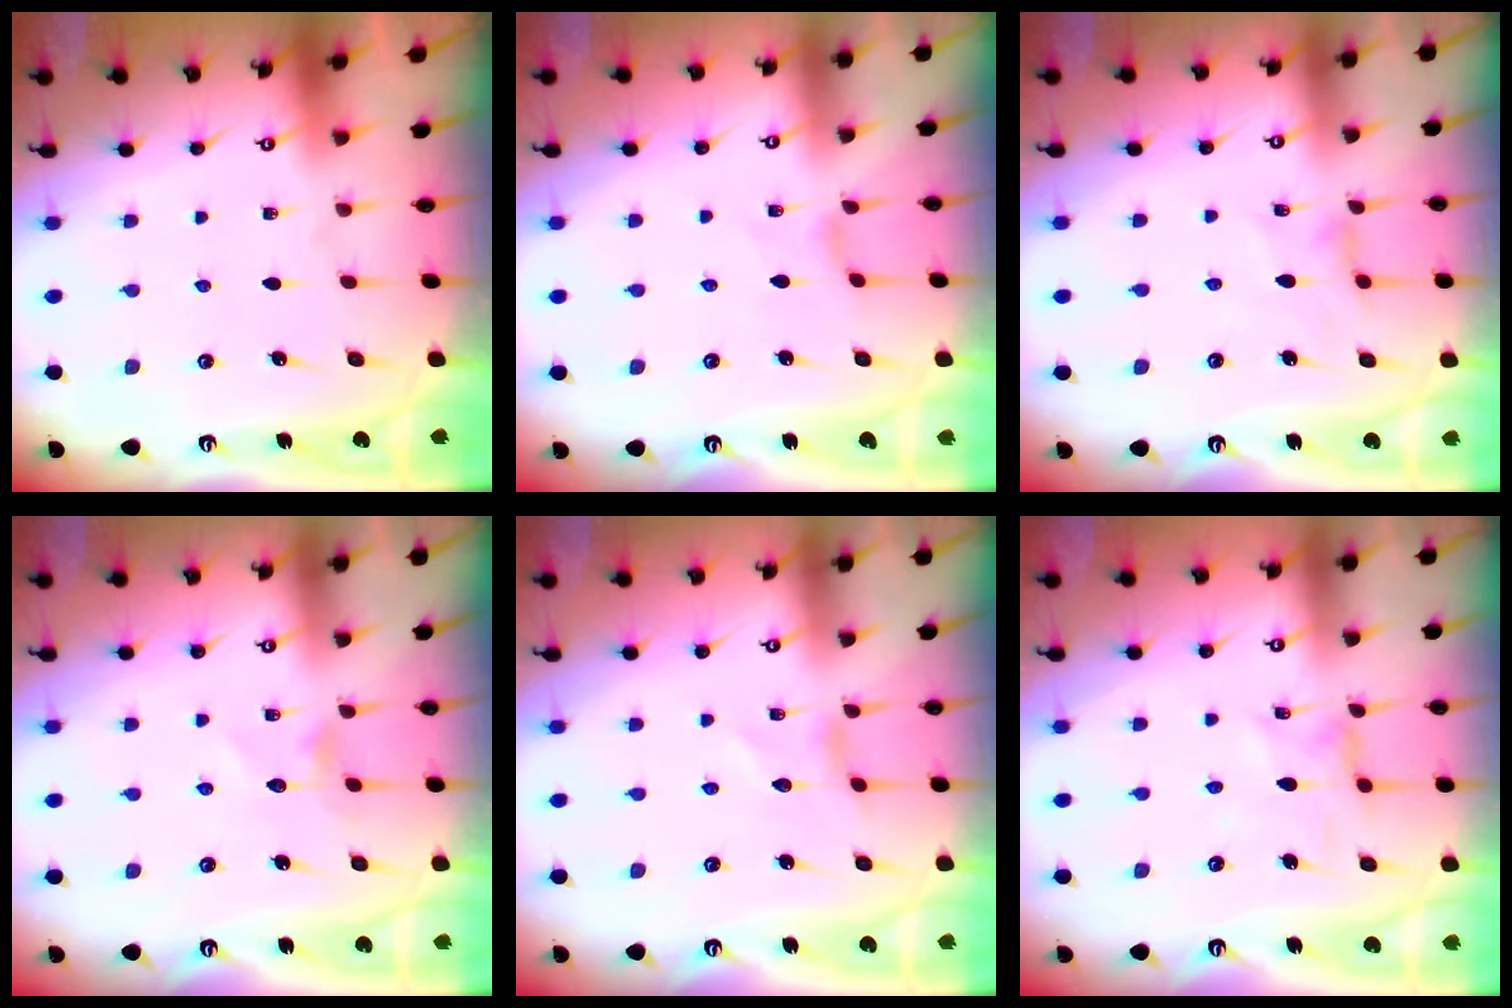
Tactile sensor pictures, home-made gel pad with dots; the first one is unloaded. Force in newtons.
{"total": 0.0}
{"total": 3.6, "press": 3.6, "slide": 0.5}
{"total": 3.4, "press": 3.4, "slide": 0.3}
{"total": 0.5, "press": 0.5, "slide": 0.1}
{"total": 1.2, "press": 1.2, "slide": 0.2}